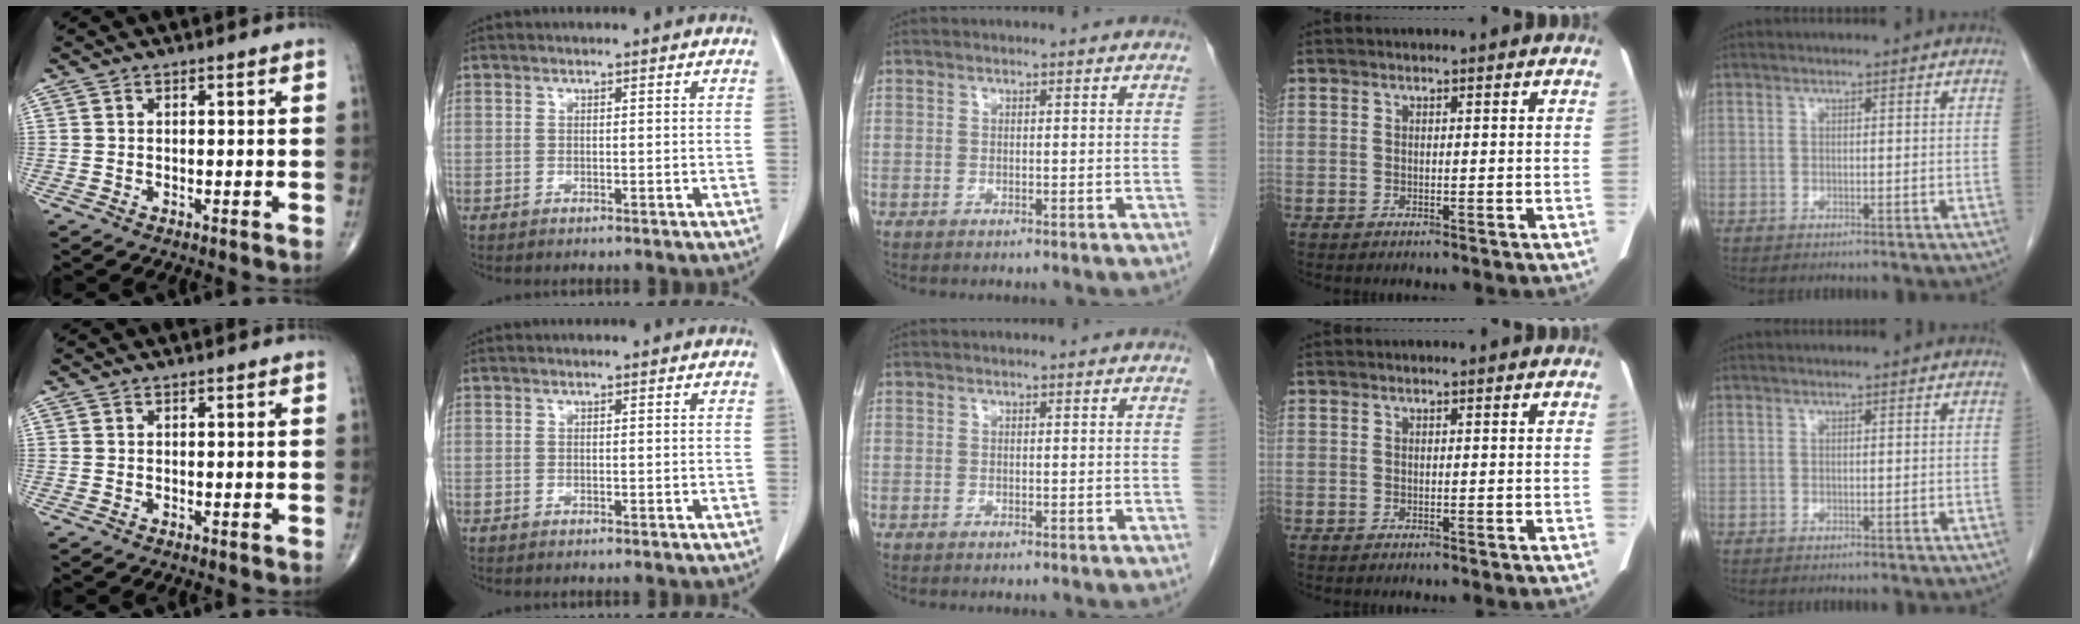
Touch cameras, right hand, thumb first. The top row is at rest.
{}